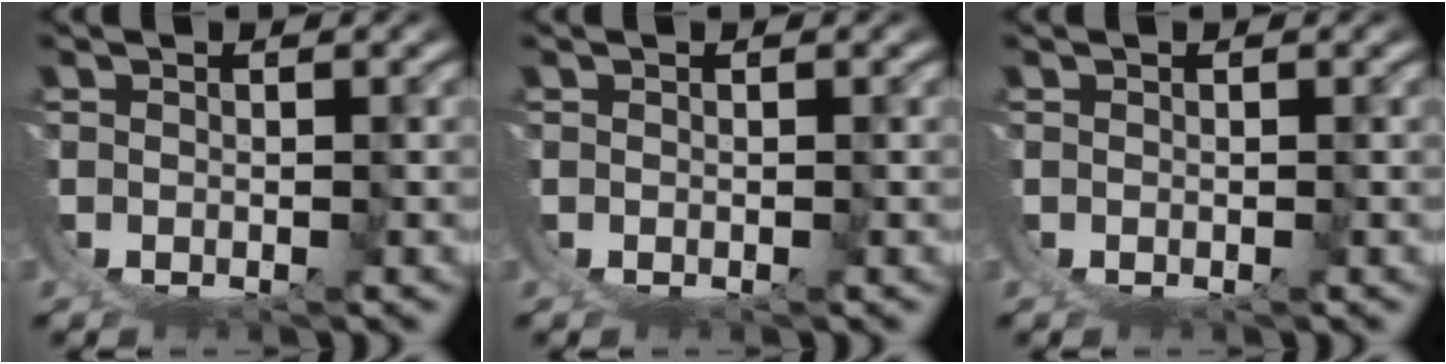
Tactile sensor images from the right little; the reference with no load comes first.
{"total": 0.0}
{"total": 0.0}